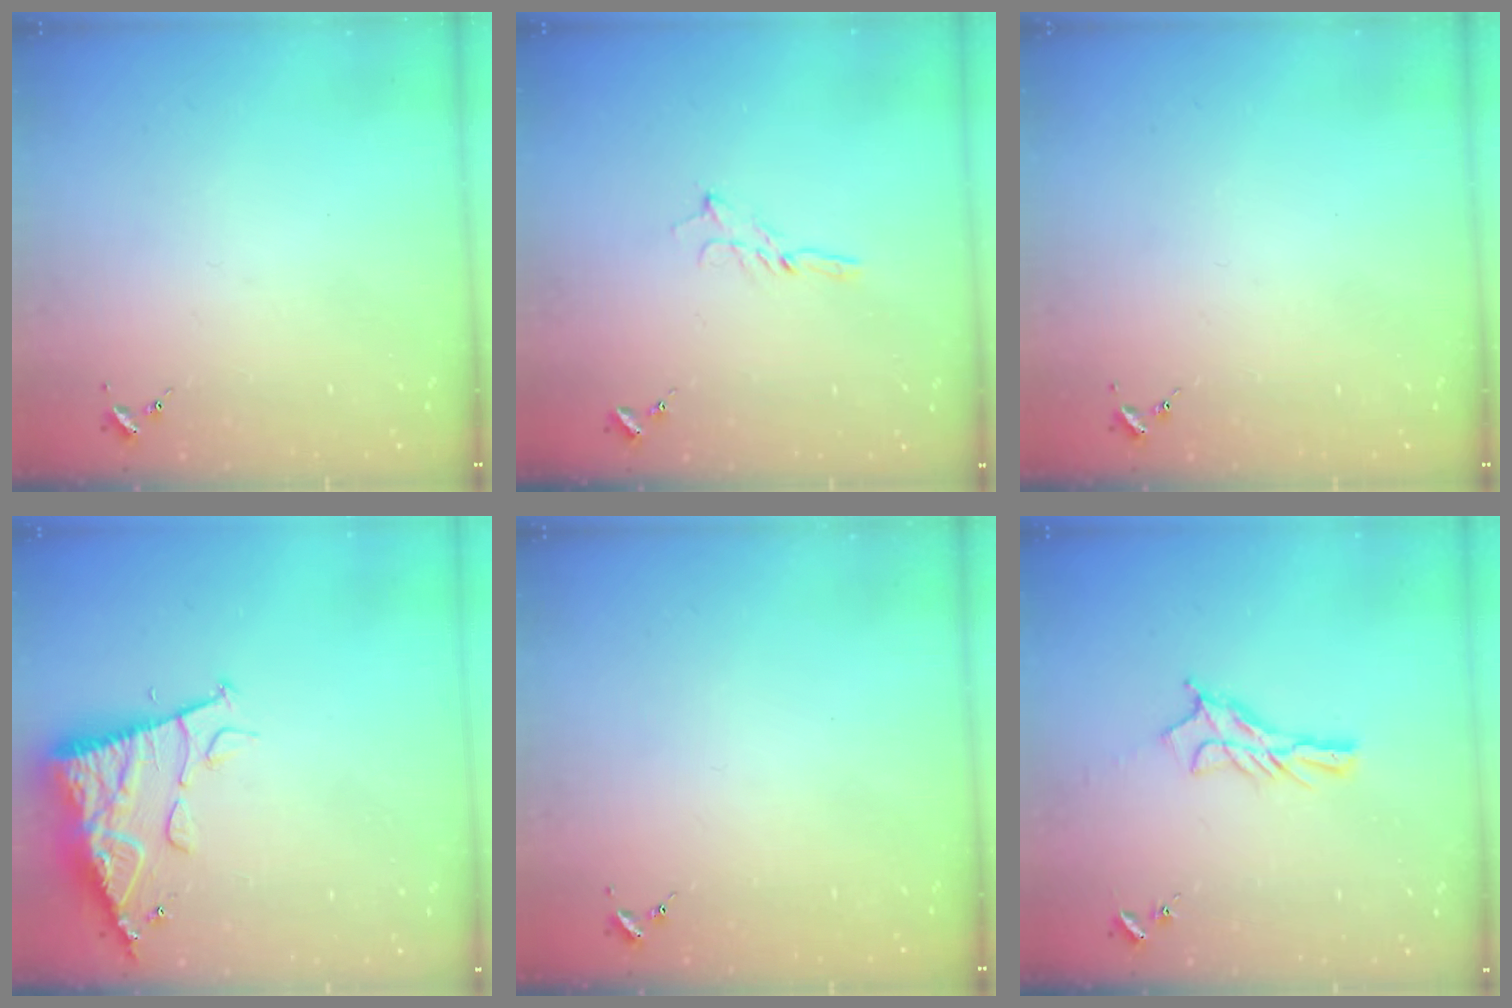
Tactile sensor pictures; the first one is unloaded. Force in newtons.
{"total": 2.9, "press": 2.9, "slide": 0.2}
{"total": 0.0}
{"total": 11.8, "press": 11.7, "slide": 1.2}
{"total": 0.0}
{"total": 10.0, "press": 10.0, "slide": 0.7}